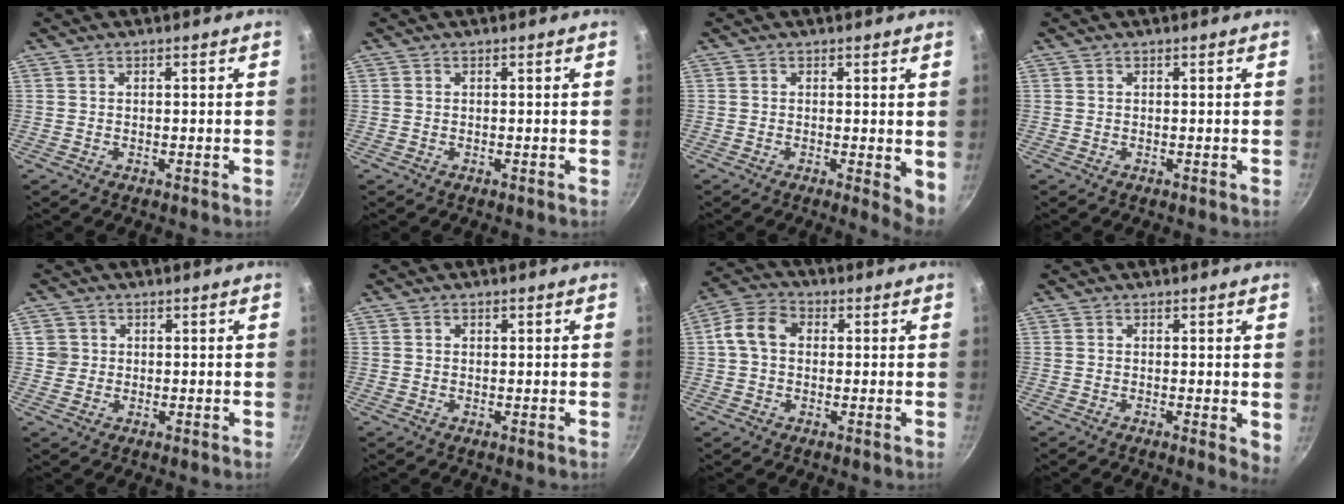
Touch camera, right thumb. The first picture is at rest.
{"total": 0.0}
{"total": 4.0, "force": [0.0, 1.2, 3.8], "torque": [-0.050, -0.010, -0.002]}
{"total": 0.0}
{"total": 2.7, "force": [0.5, 2.6, 0.1], "torque": [0.015, 0.003, 0.008]}
{"total": 0.8, "force": [0.3, 0.6, 0.5], "torque": [-0.003, 0.000, 0.003]}
{"total": 7.8, "force": [0.9, 5.8, 5.1], "torque": [-0.094, 0.025, 0.009]}
{"total": 3.1, "force": [0.0, 0.9, 3.0], "torque": [-0.041, -0.010, -0.004]}